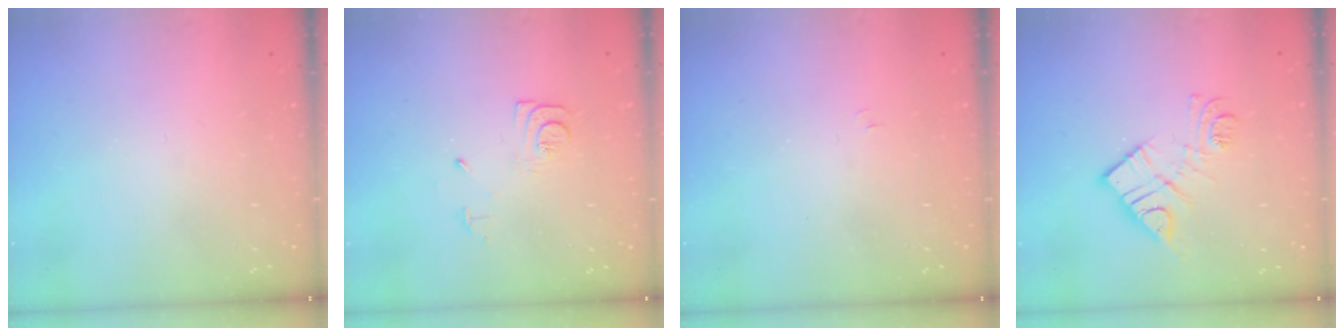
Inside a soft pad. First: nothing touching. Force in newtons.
{"total": 8.4, "press": 8.3, "slide": 0.8}
{"total": 3.7, "press": 3.7, "slide": 0.5}
{"total": 11.3, "press": 11.3, "slide": 0.3}